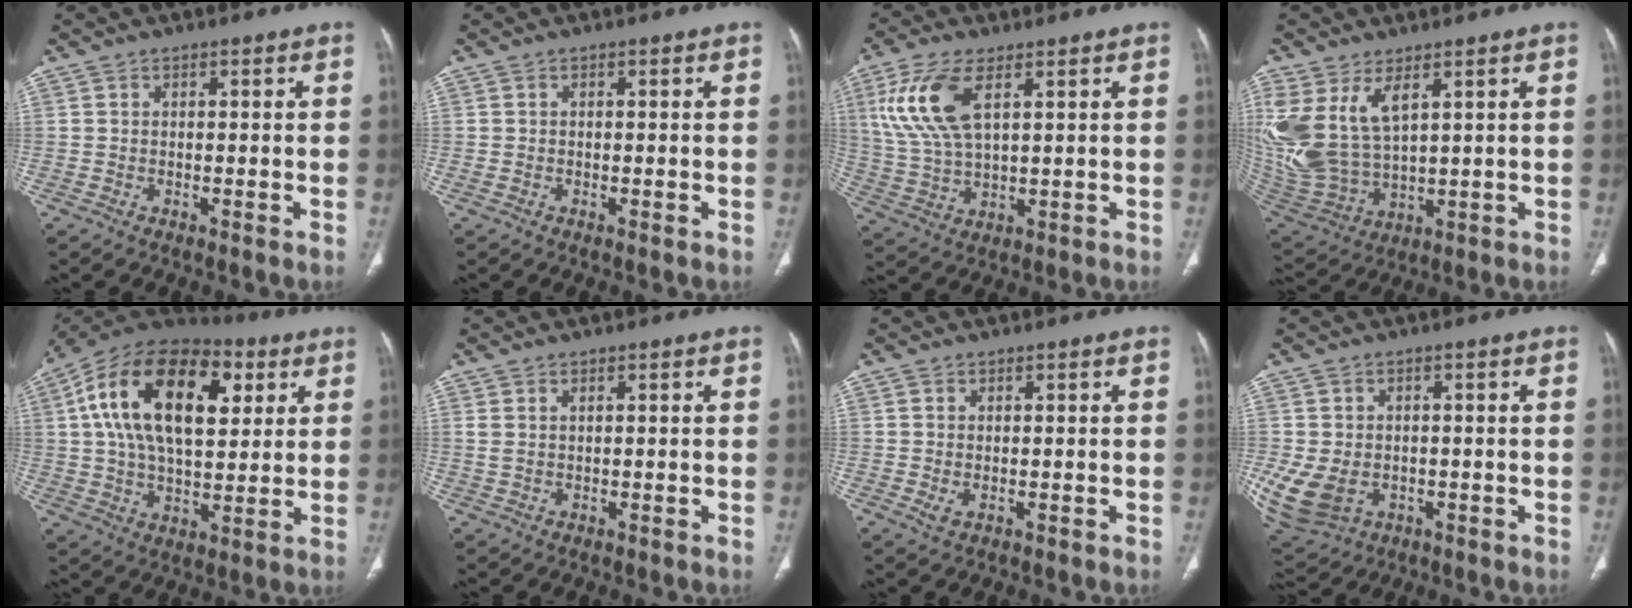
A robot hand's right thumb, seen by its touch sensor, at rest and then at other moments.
{"total": 0.7, "force": [-0.2, 0.4, 0.5], "torque": [-0.011, 0.001, 0.000]}
{"total": 12.4, "force": [4.6, 5.6, 10.1], "torque": [-0.225, -0.008, 0.098]}
{"total": 16.1, "force": [6.1, 8.5, 12.2], "torque": [-0.267, -0.026, 0.142]}
{"total": 24.9, "force": [6.9, 13.5, 19.7], "torque": [-0.340, 0.012, 0.109]}
{"total": 1.5, "force": [0.7, 0.7, 1.2], "torque": [-0.033, 0.009, 0.025]}
{"total": 1.6, "force": [-0.3, 1.0, 1.2], "torque": [-0.029, -0.004, -0.003]}
{"total": 11.7, "force": [-2.6, 8.9, 7.2], "torque": [-0.168, -0.004, -0.025]}